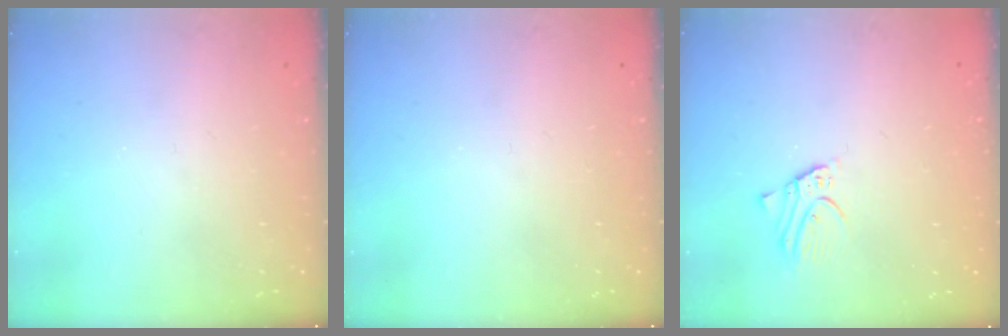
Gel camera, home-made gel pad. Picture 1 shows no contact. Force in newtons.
{"total": 0.0}
{"total": 2.7, "press": 2.7, "slide": 0.2}